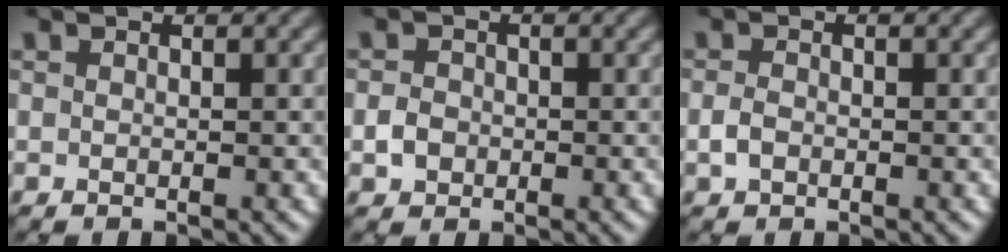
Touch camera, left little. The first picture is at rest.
{"total": 1.5, "force": [-0.6, 1.3, 0.5], "torque": [-0.007, 0.004, -0.013]}
{"total": 1.2, "force": [-0.6, 0.8, 0.7], "torque": [-0.019, 0.003, -0.014]}